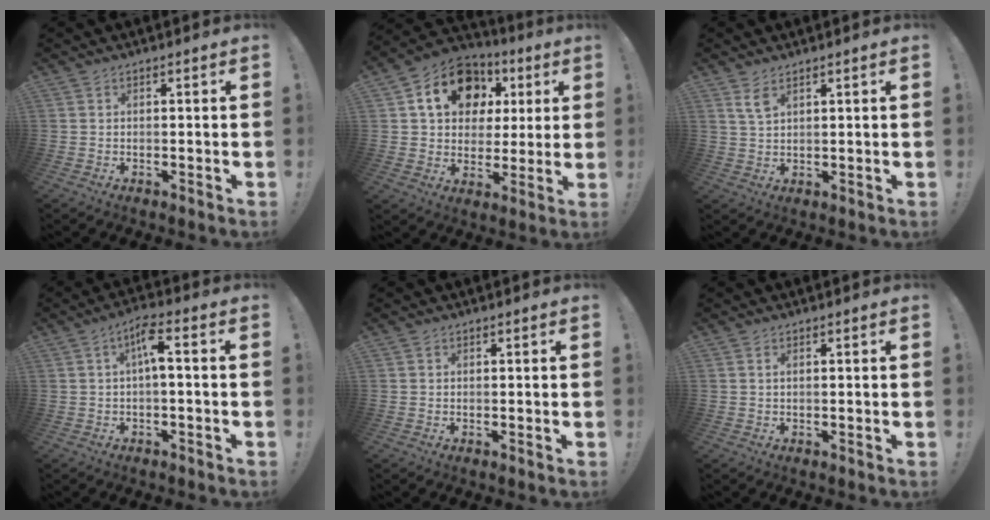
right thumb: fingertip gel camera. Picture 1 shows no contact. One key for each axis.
{"total": 17.6, "fx": 6.9, "fy": 13.0, "fz": 9.6, "tx": -0.145, "ty": -0.015, "tz": 0.135}
{"total": 4.1, "fx": 2.4, "fy": 1.7, "fz": 2.8, "tx": -0.045, "ty": -0.010, "tz": 0.043}
{"total": 6.5, "fx": 0.7, "fy": 1.9, "fz": 6.1, "tx": -0.100, "ty": 0.000, "tz": 0.008}
{"total": 0.0}
{"total": 0.7, "fx": 0.2, "fy": 0.1, "fz": 0.7, "tx": -0.014, "ty": 0.002, "tz": 0.004}